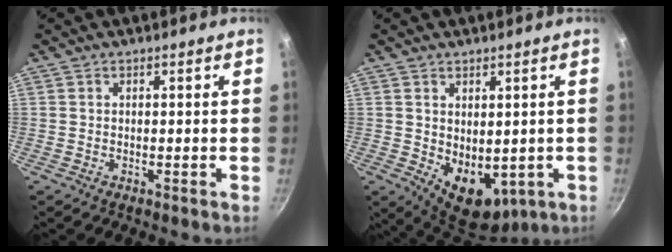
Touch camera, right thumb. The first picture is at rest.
{"total": 9.7, "force": [-0.3, 6.6, 7.1], "torque": [-0.078, -0.023, 0.018]}